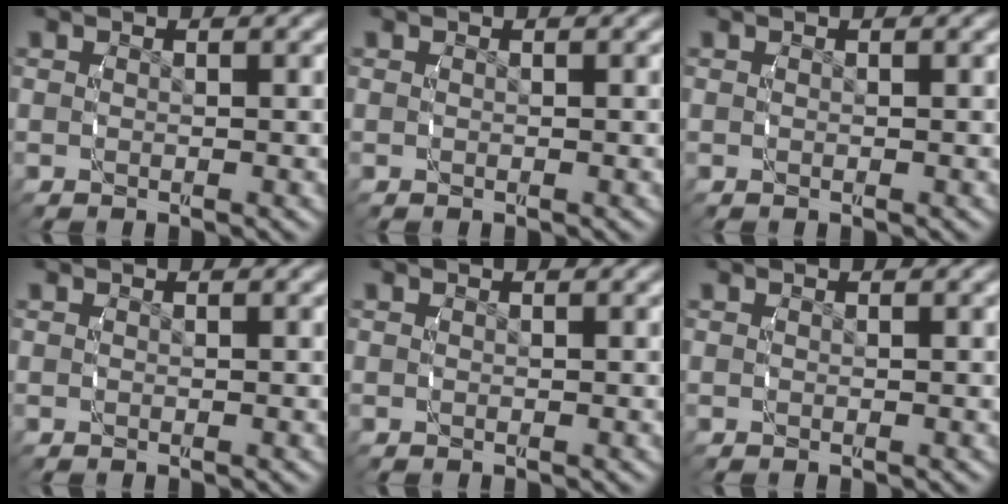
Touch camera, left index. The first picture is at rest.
{"total": 0.0}
{"total": 0.0}
{"total": 0.0}
{"total": 0.0}
{"total": 0.0}